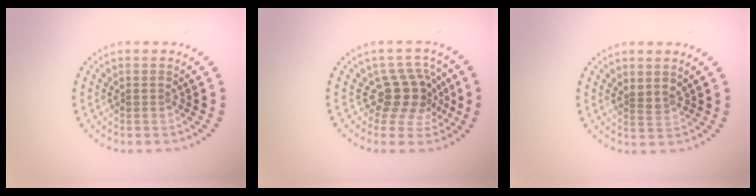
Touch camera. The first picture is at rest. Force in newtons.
{"total": 3.7, "press": 2.8, "slide": 2.4}
{"total": 1.4, "press": 1.1, "slide": 0.8}